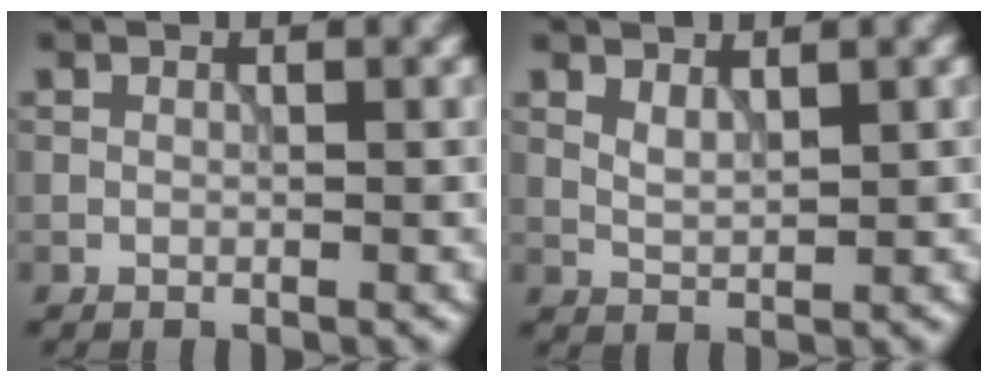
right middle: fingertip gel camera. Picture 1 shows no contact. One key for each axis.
{"total": 1.4, "fx": 0.9, "fy": 0.4, "fz": 1.1, "tx": -0.025, "ty": -0.003, "tz": 0.018}